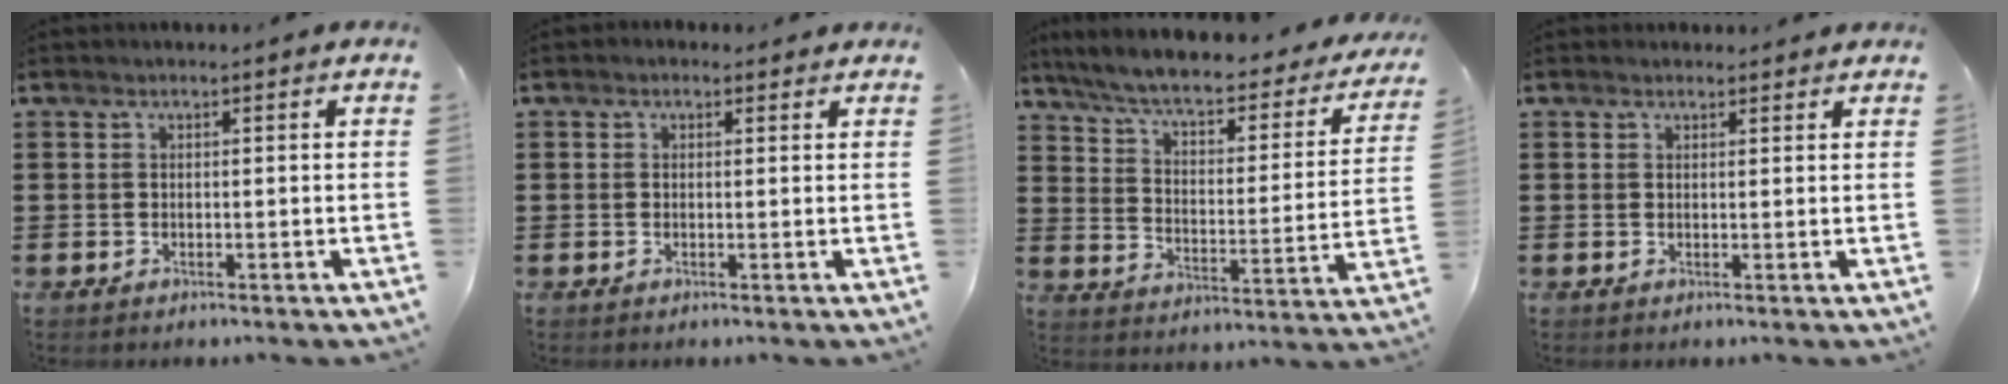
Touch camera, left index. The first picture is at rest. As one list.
[{"total": 0.8, "force": [0.3, 0.6, 0.3], "torque": [-0.009, 0.006, 0.006]}, {"total": 6.3, "force": [5.3, 0.6, 3.4], "torque": [-0.088, -0.037, 0.086]}, {"total": 1.2, "force": [1.1, 0.4, 0.1], "torque": [-0.004, 0.004, 0.022]}]